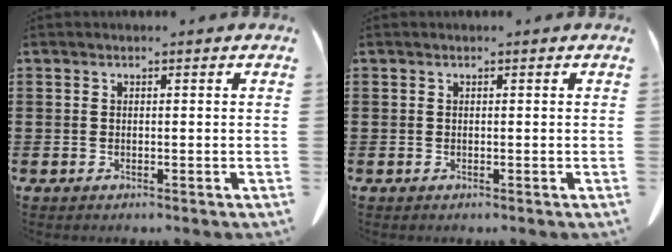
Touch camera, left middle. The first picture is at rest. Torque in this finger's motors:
{"motor_torque": [-0.06, 0.07, 0.00, 0.00]}